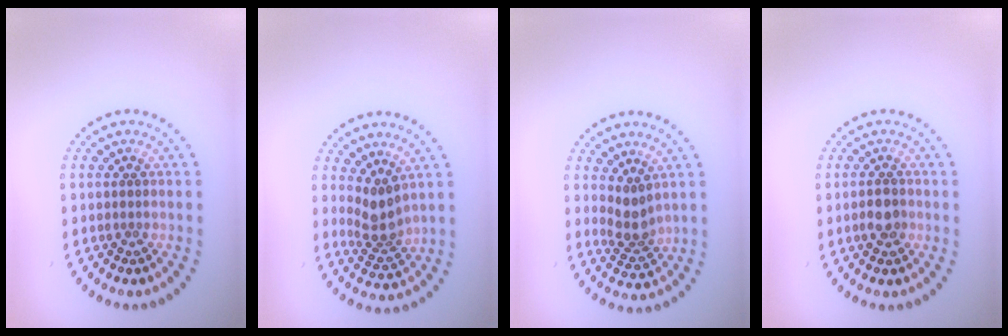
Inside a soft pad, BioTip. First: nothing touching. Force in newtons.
{"total": 2.9, "press": 2.2, "slide": 1.8}
{"total": 2.6, "press": 2.1, "slide": 1.6}
{"total": 2.0, "press": 1.9, "slide": 0.4}